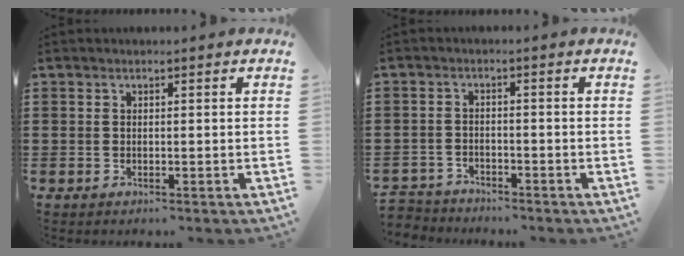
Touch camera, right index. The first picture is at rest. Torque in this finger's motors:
{"motor_torque": [-1.51, -0.12, -1.05, -0.21]}